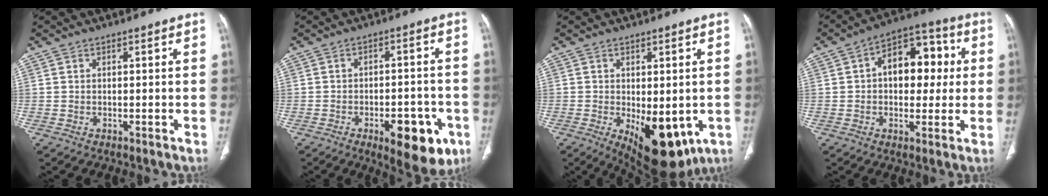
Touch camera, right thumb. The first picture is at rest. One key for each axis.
{"total": 13.0, "fx": -5.7, "fy": 5.8, "fz": 10.1, "tx": -0.104, "ty": 0.023, "tz": -0.067}
{"total": 13.7, "fx": -4.4, "fy": 6.8, "fz": 11.0, "tx": -0.136, "ty": -0.013, "tz": -0.043}
{"total": 13.5, "fx": 1.8, "fy": 8.7, "fz": 10.2, "tx": -0.101, "ty": 0.026, "tz": 0.019}